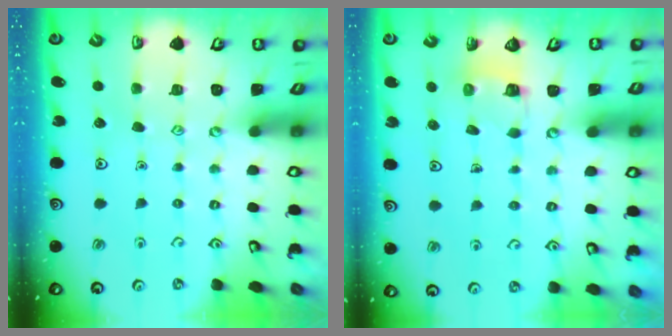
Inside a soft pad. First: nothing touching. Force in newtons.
{"total": 2.8, "press": 2.8, "slide": 0.2}